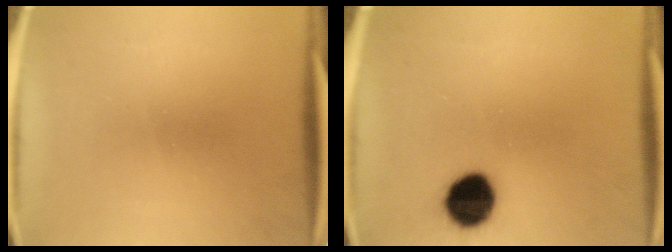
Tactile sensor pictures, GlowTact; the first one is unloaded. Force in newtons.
{"total": 10.5}